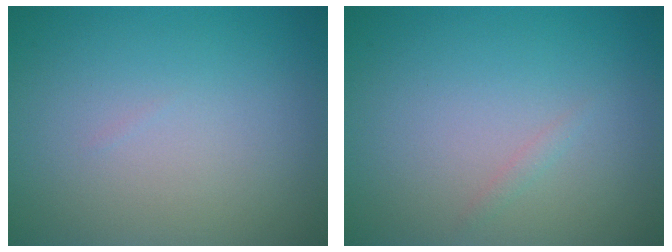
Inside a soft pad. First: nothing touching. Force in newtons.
{"total": 0.6, "press": 0.5, "slide": 0.1}